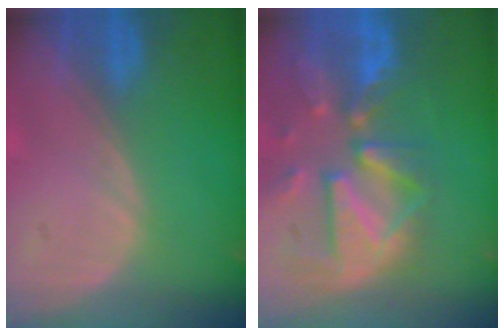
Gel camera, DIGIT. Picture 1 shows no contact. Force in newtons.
{"total": 12.1, "press": 10.5, "slide": 6.1}